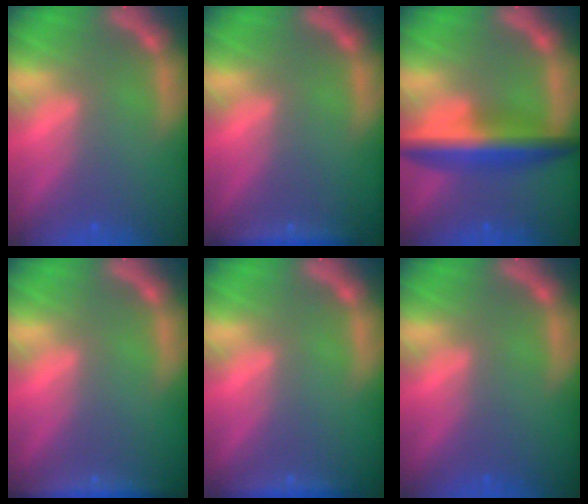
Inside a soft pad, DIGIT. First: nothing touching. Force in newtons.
{"total": 2.4}
{"total": 7.0}
{"total": 3.5}
{"total": 1.9}
{"total": 0.0}